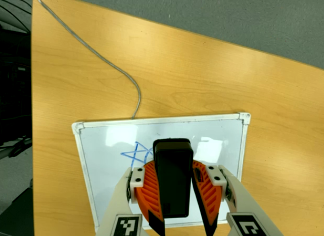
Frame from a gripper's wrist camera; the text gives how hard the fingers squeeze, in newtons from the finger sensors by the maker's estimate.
{"total": 11.7, "left": 10.3, "right": 13.2}